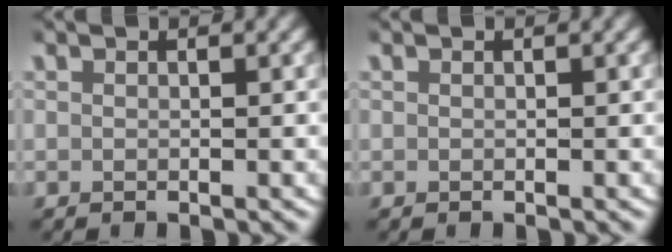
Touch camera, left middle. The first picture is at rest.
{"total": 0.0}